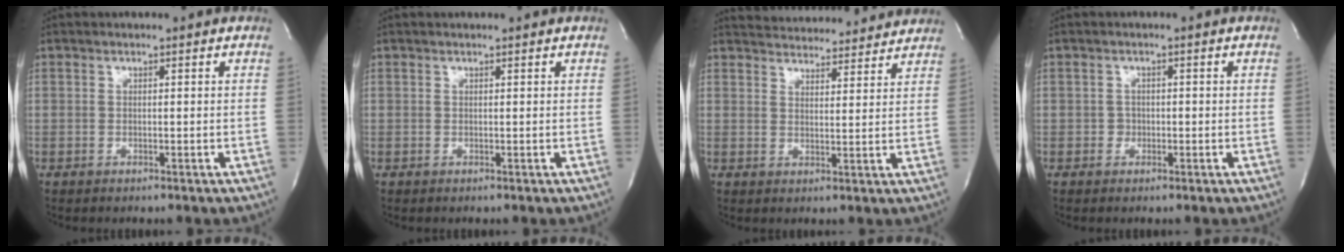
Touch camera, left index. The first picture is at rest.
{"total": 1.0, "force": [1.0, 0.0, 0.3], "torque": [-0.006, 0.010, 0.015]}
{"total": 13.7, "force": [13.2, 2.6, 2.7], "torque": [-0.035, 0.012, 0.169]}
{"total": 1.1, "force": [-0.5, 1.0, 0.2], "torque": [0.004, 0.002, -0.011]}